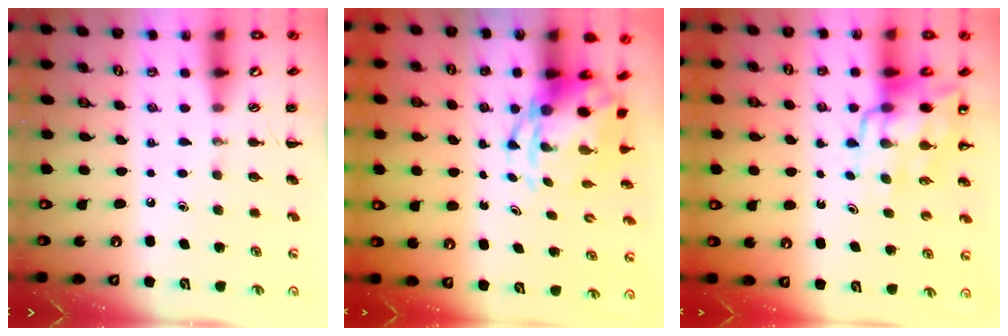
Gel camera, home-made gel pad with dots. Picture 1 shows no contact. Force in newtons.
{"total": 5.9, "press": 5.6, "slide": 2.0}
{"total": 13.0, "press": 12.5, "slide": 3.7}